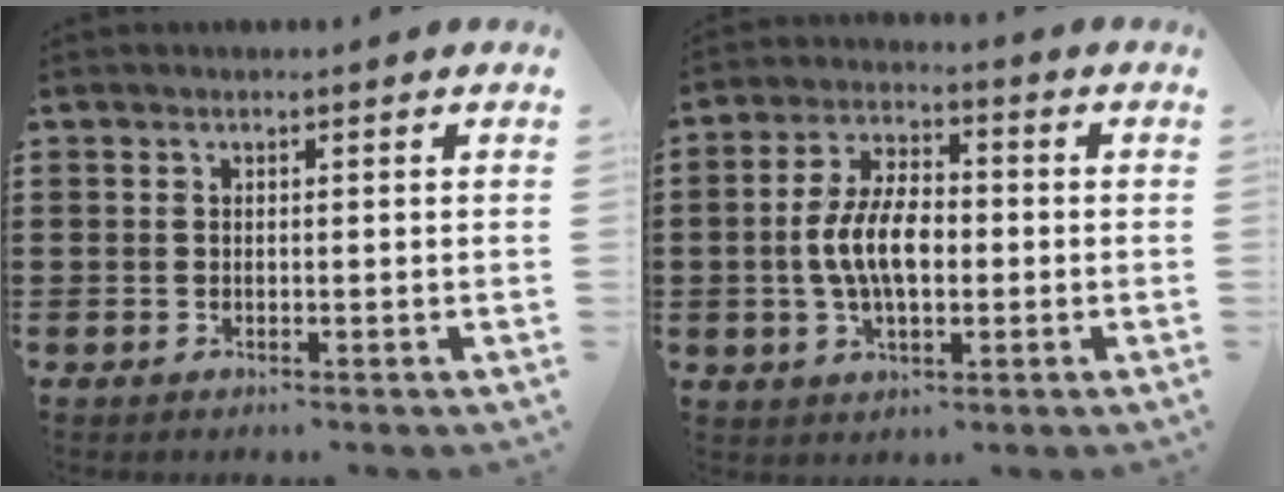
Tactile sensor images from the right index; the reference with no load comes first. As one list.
[{"total": 8.0, "force": [-0.8, 4.1, 6.8], "torque": [-0.151, 0.003, -0.020]}]